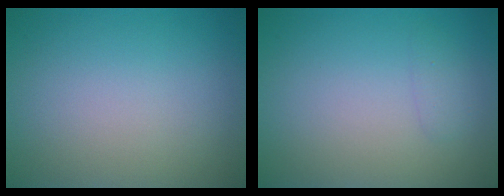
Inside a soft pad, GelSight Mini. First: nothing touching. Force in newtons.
{"total": 0.9, "press": 0.9, "slide": 0.1}